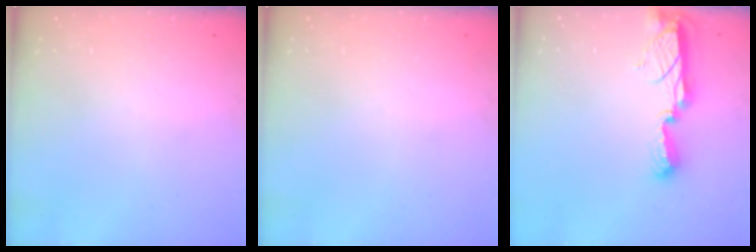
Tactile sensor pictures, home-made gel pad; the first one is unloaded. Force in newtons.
{"total": 0.0}
{"total": 8.9, "press": 8.9, "slide": 0.5}